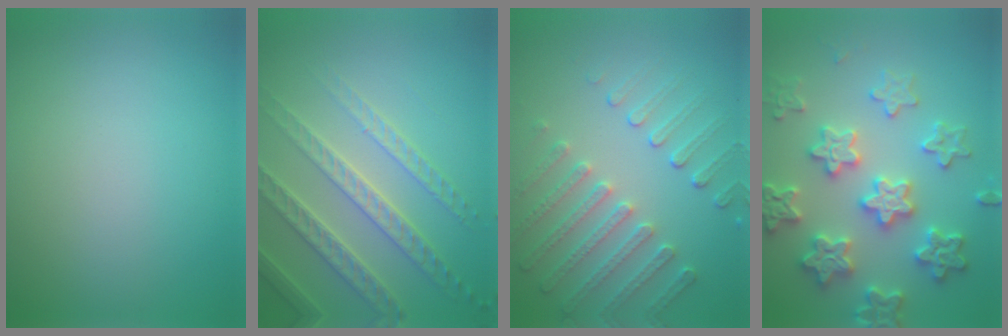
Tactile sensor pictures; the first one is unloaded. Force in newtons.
{"total": 4.4, "press": 4.2, "slide": 1.5}
{"total": 4.2, "press": 3.6, "slide": 2.1}
{"total": 6.1, "press": 6.0, "slide": 1.3}